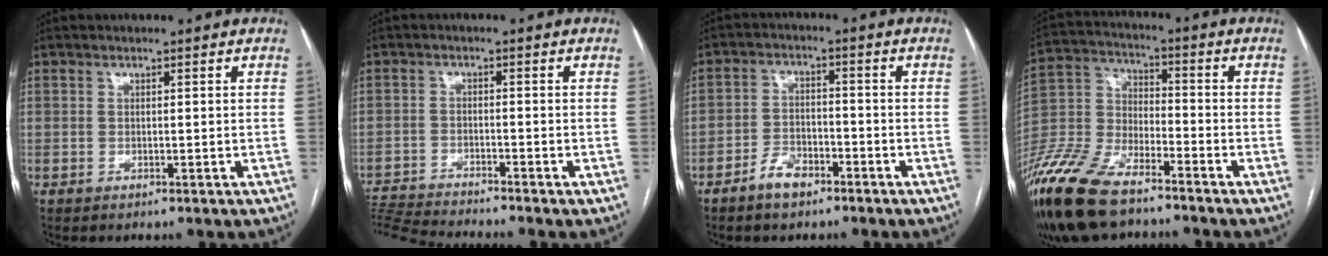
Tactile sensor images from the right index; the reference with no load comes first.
{"total": 7.3, "force": [-6.9, -1.9, 1.3], "torque": [-0.022, -0.011, -0.125]}
{"total": 4.6, "force": [-3.2, 2.5, 2.2], "torque": [-0.040, 0.006, -0.057]}
{"total": 15.3, "force": [-11.6, 5.0, 8.7], "torque": [-0.189, -0.013, -0.225]}